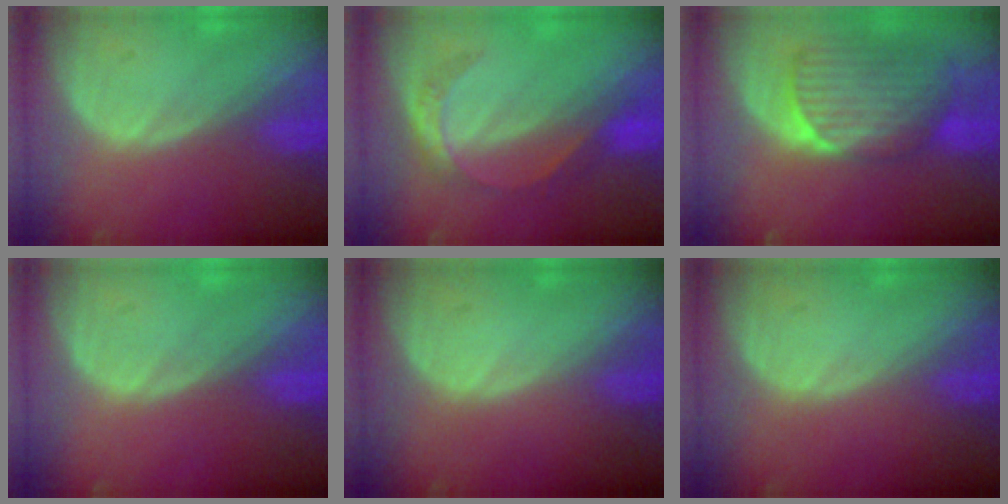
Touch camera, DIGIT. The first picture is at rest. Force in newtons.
{"total": 4.5, "press": 4.5, "slide": 0.2}
{"total": 9.1, "press": 8.4, "slide": 3.5}
{"total": 0.0}
{"total": 0.0}
{"total": 0.0}